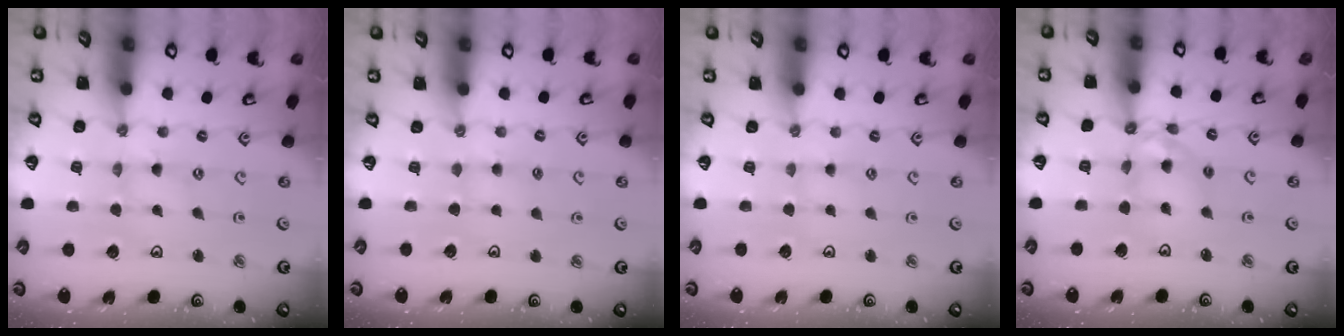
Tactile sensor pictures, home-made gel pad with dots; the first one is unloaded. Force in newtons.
{"total": 4.0, "press": 3.9, "slide": 0.6}
{"total": 1.7, "press": 1.7, "slide": 0.3}
{"total": 10.9, "press": 10.8, "slide": 1.2}